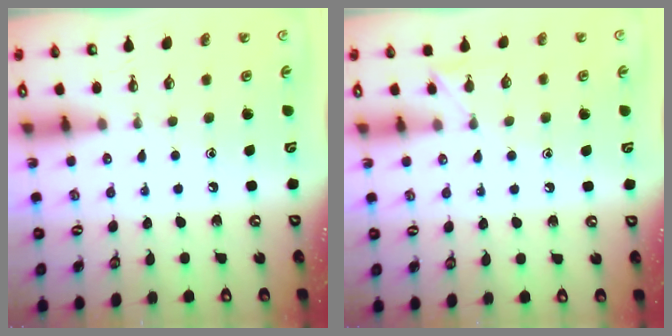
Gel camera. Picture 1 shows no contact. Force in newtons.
{"total": 6.1, "press": 6.1, "slide": 0.5}